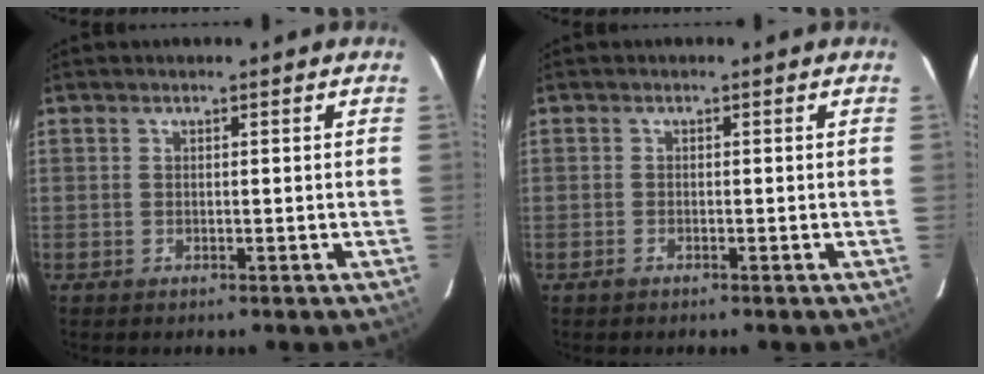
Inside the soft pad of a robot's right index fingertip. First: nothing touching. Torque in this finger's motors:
{"motor_torque": [0.13, -0.04, 0.00, 0.01]}